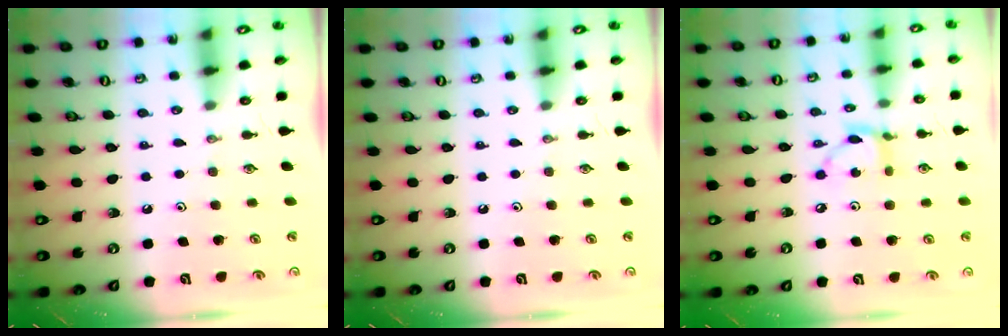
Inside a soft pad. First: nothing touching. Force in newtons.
{"total": 0.0}
{"total": 6.2, "press": 6.2, "slide": 0.3}